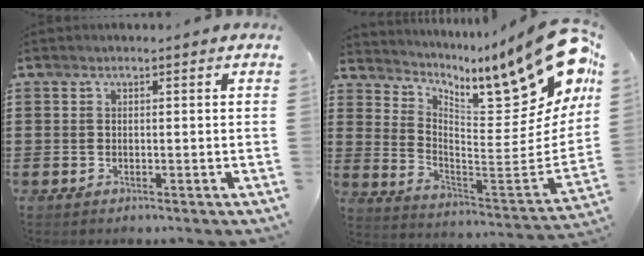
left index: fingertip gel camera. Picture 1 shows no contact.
{"total": 15.4, "force": [10.4, 3.4, 10.8], "torque": [-0.155, -0.089, 0.159]}